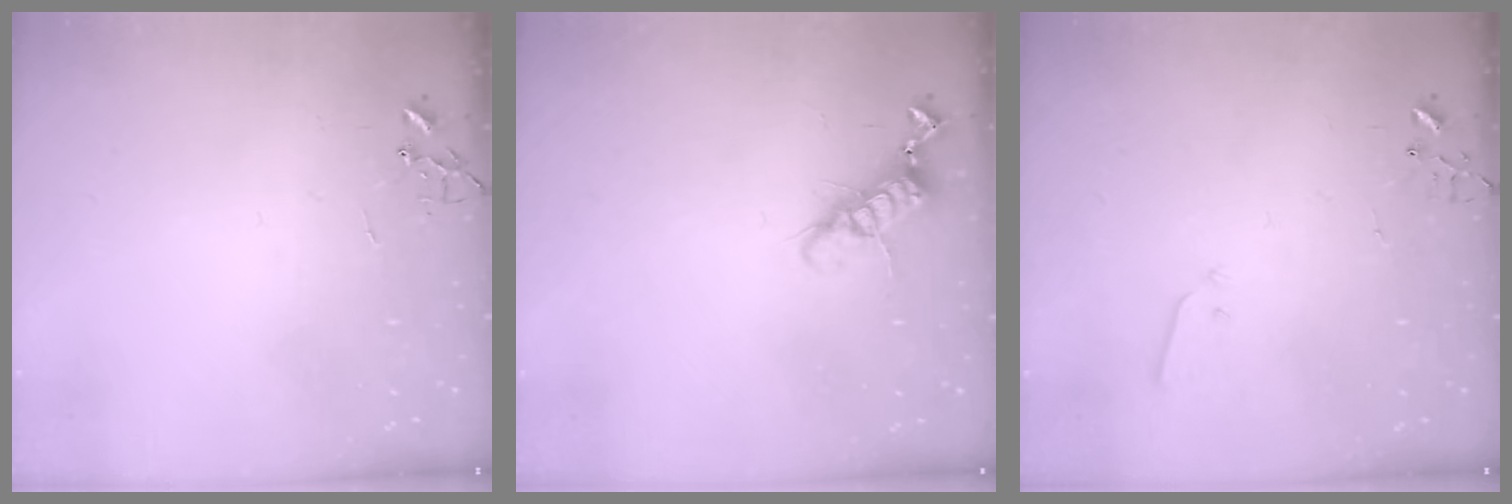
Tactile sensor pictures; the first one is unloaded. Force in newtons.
{"total": 11.7, "press": 11.6, "slide": 1.2}
{"total": 3.2, "press": 3.1, "slide": 0.8}